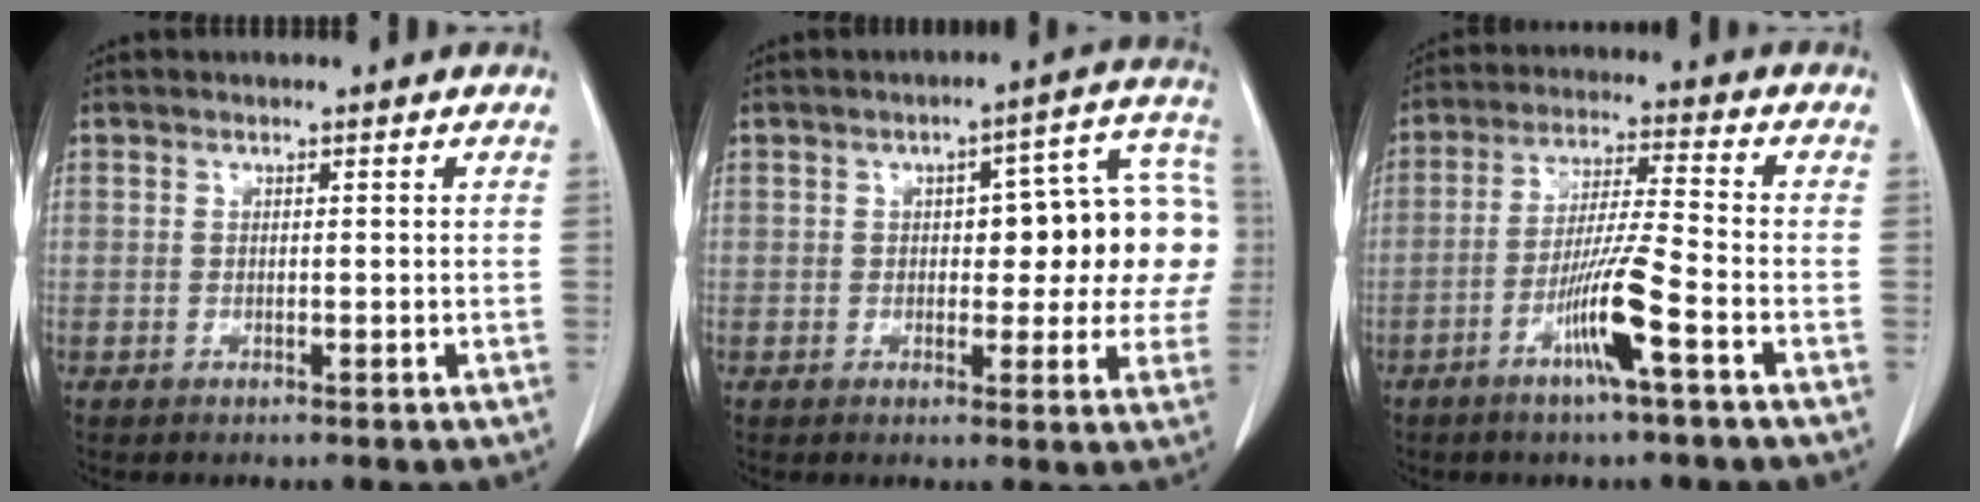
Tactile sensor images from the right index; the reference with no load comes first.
{"total": 13.8, "force": [0.9, 5.3, 12.8], "torque": [-0.146, 0.044, 0.012]}
{"total": 8.9, "force": [-4.2, -0.5, 7.8], "torque": [-0.152, -0.007, -0.081]}